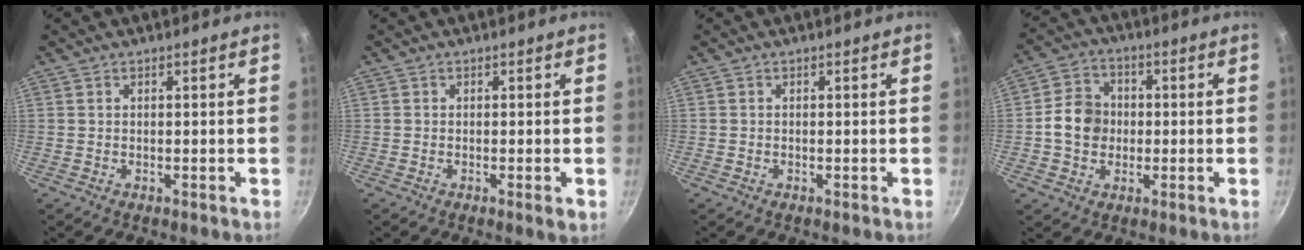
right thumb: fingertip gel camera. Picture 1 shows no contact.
{"total": 1.5, "force": [-0.5, 0.2, 1.4], "torque": [-0.027, -0.003, -0.011]}
{"total": 0.0}
{"total": 8.3, "force": [-0.5, 7.1, 4.2], "torque": [-0.043, 0.017, -0.022]}